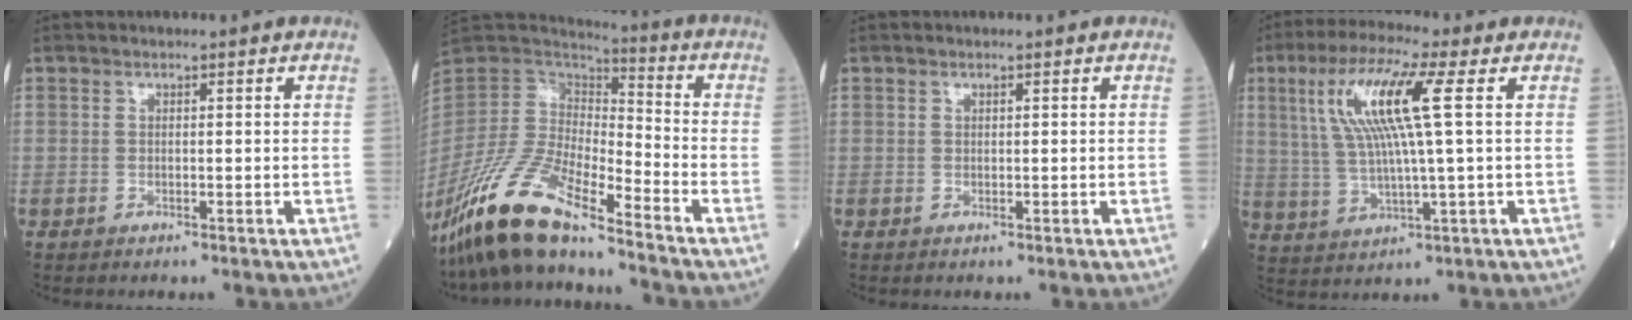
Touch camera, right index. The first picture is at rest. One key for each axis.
{"total": 16.4, "fx": -12.5, "fy": 3.0, "fz": 10.1, "tx": -0.208, "ty": -0.014, "tz": -0.239}
{"total": 0.0}
{"total": 11.8, "fx": 3.4, "fy": 0.2, "fz": 11.3, "tx": -0.238, "ty": 0.015, "tz": 0.062}